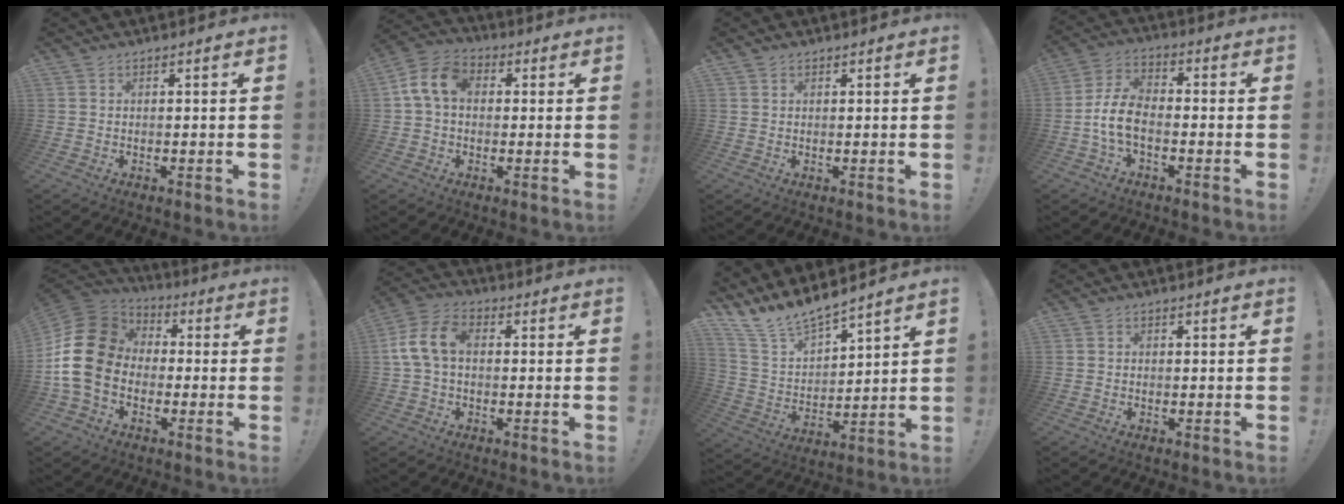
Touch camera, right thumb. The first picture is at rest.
{"total": 10.1, "force": [1.8, 7.0, 7.1], "torque": [-0.142, 0.017, 0.038]}
{"total": 0.7, "force": [0.5, 0.5, 0.1], "torque": [0.001, -0.002, 0.009]}
{"total": 9.3, "force": [-3.0, 5.3, 7.1], "torque": [-0.152, 0.013, -0.052]}
{"total": 17.8, "force": [-1.0, 13.9, 11.0], "torque": [-0.203, 0.023, -0.008]}
{"total": 10.5, "force": [0.7, 6.8, 8.0], "torque": [-0.164, 0.011, 0.016]}
{"total": 11.2, "force": [10.7, 2.2, 2.6], "torque": [-0.075, -0.093, 0.197]}
{"total": 0.7, "force": [-0.2, 0.6, 0.2], "torque": [-0.002, 0.003, -0.004]}